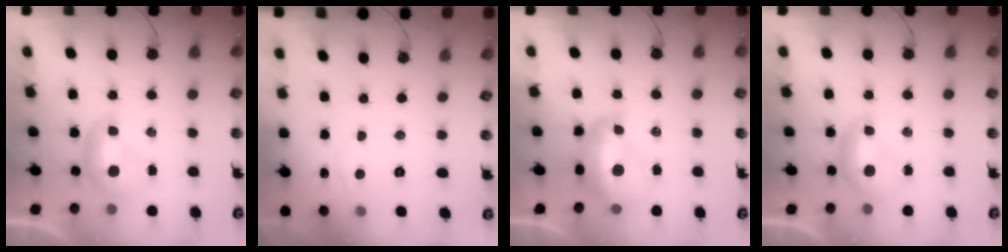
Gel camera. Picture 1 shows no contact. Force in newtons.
{"total": 1.4, "press": 1.2, "slide": 0.6}
{"total": 4.9, "press": 4.8, "slide": 1.0}
{"total": 0.0}